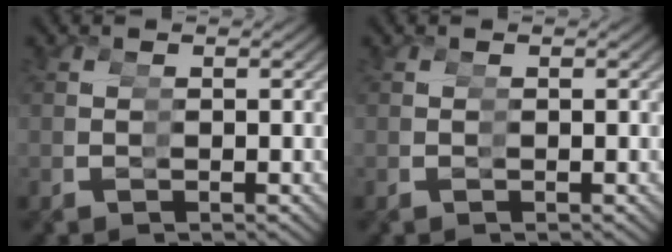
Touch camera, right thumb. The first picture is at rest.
{"total": 0.0}